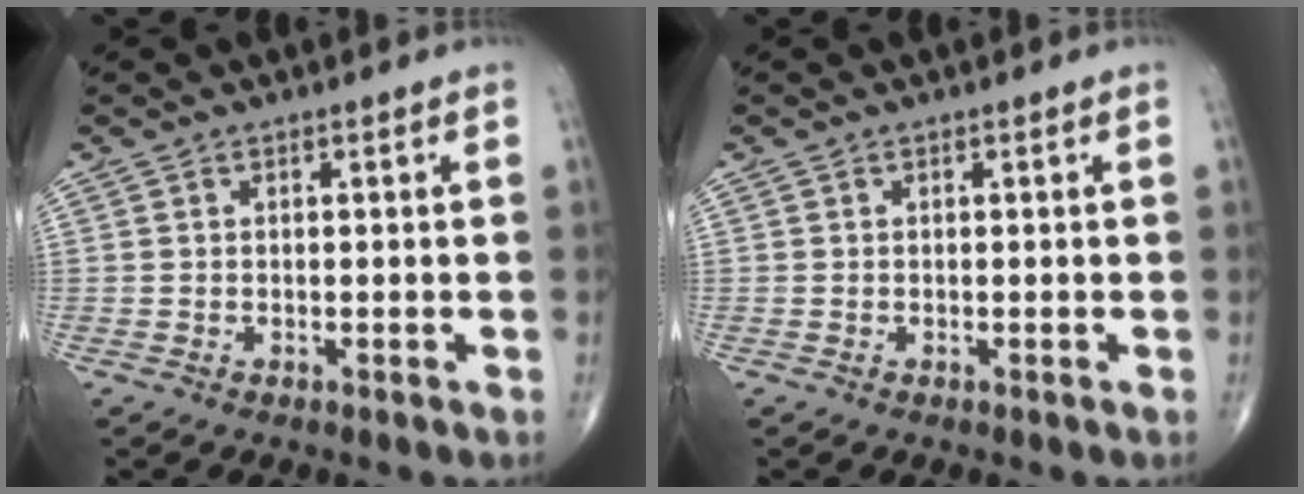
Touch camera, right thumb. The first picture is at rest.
{"total": 0.0}